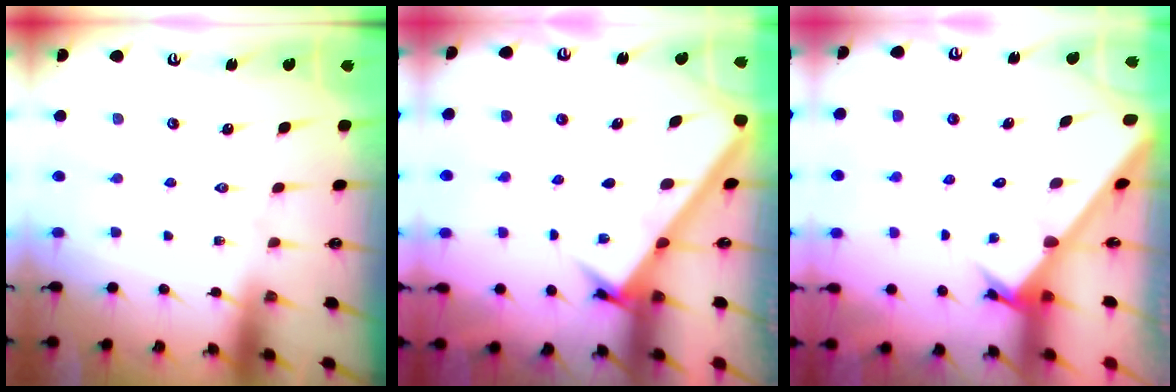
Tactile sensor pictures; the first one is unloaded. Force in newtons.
{"total": 2.7, "press": 2.7, "slide": 0.3}
{"total": 2.6, "press": 2.6, "slide": 0.2}